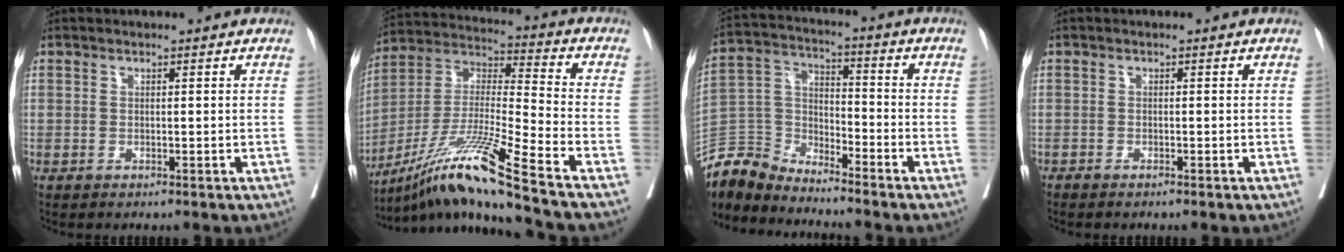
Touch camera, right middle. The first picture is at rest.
{"total": 17.1, "force": [-12.4, -2.4, 11.5], "torque": [-0.236, -0.016, -0.226]}
{"total": 8.3, "force": [-8.2, 1.1, -0.4], "torque": [0.006, 0.023, -0.170]}
{"total": 0.5, "force": [-0.5, 0.0, 0.1], "torque": [-0.004, 0.000, -0.011]}